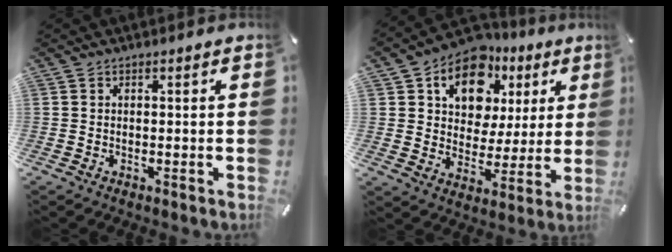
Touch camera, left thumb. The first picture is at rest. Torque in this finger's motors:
{"motor_torque": [0.63, 0.70, 1.58, -1.19, 0.34]}